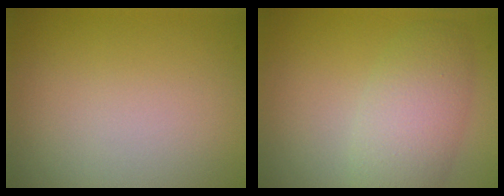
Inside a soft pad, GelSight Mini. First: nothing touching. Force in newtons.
{"total": 4.9, "press": 4.9, "slide": 0.3}